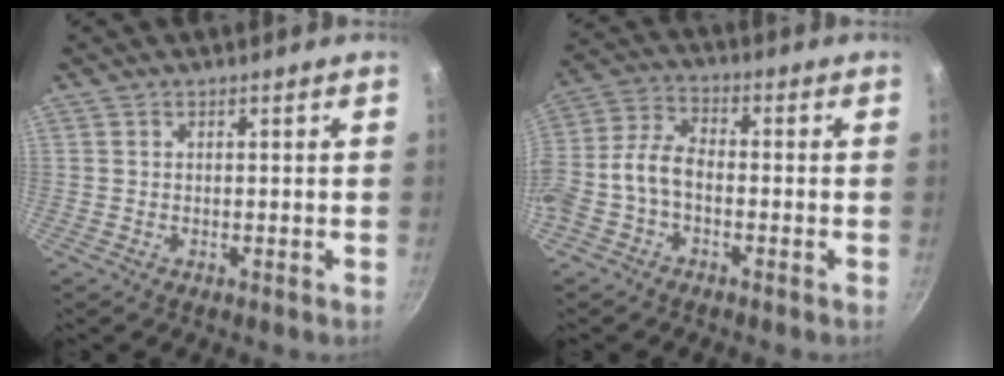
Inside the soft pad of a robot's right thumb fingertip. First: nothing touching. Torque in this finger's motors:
{"motor_torque": [-0.08, 0.57, 0.92, -0.80, 0.59]}